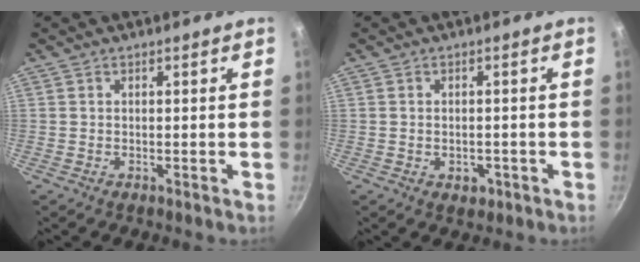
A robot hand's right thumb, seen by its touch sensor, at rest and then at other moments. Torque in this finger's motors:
{"motor_torque": [-0.09, 0.17, -0.43, 0.16, 0.06]}